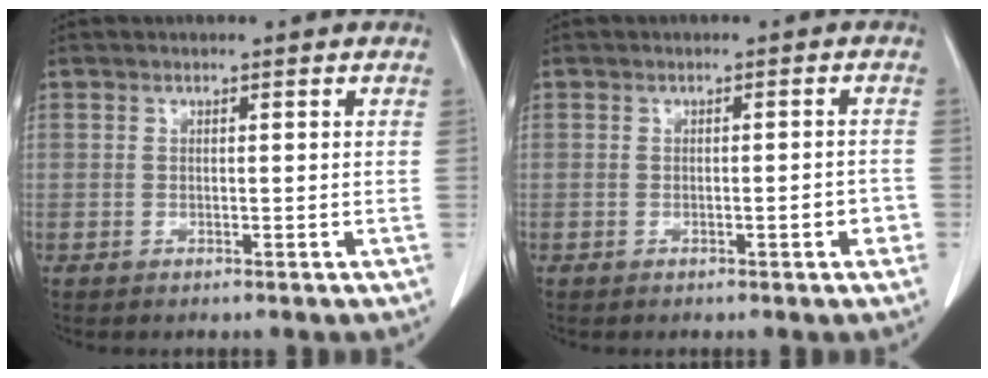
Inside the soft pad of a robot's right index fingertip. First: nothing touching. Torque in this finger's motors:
{"motor_torque": [0.52, -0.36, 0.30, 0.06]}